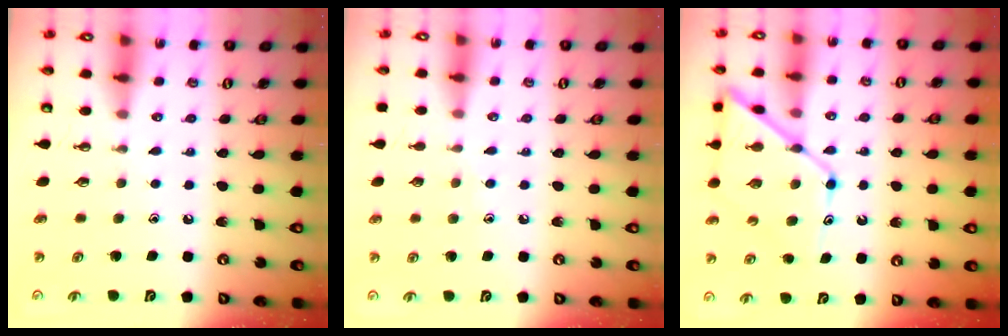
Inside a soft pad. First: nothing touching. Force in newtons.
{"total": 4.9, "press": 4.8, "slide": 0.6}
{"total": 12.8, "press": 12.7, "slide": 1.1}